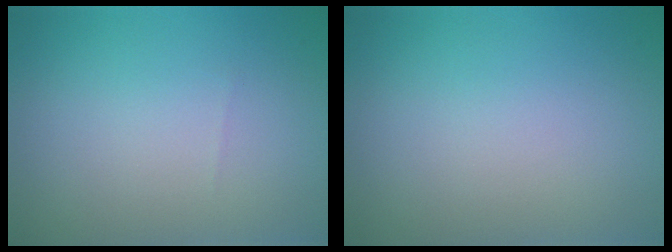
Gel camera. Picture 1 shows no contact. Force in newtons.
{"total": 0.0}